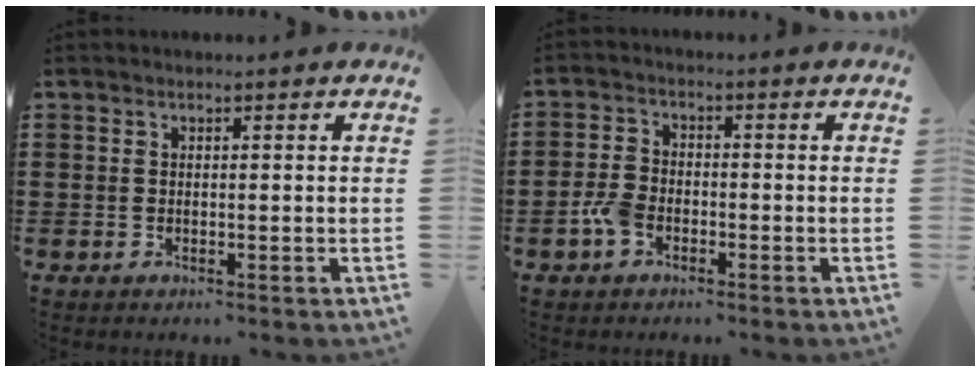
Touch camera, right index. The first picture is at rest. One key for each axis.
{"total": 4.3, "fx": -2.0, "fy": 2.5, "fz": 2.8, "tx": -0.077, "ty": -0.001, "tz": -0.043}